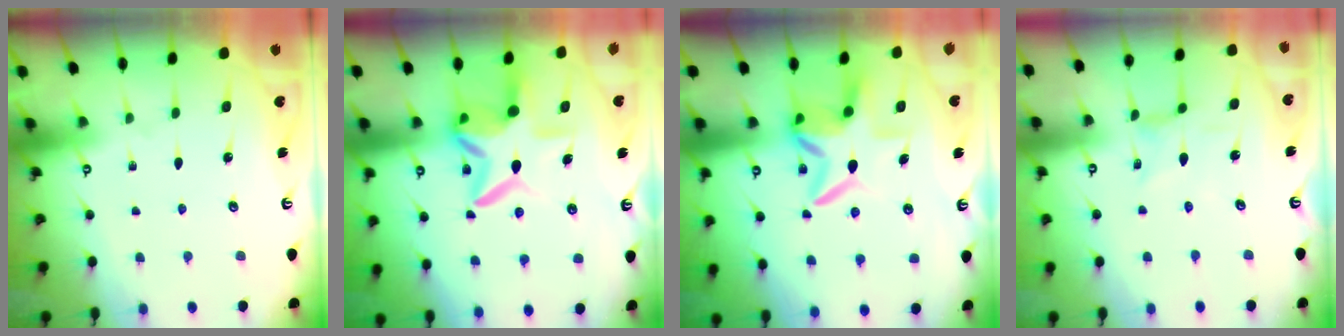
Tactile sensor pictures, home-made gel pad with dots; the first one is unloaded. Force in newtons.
{"total": 9.9, "press": 9.8, "slide": 1.3}
{"total": 9.1, "press": 9.0, "slide": 1.1}
{"total": 1.6, "press": 1.5, "slide": 0.5}